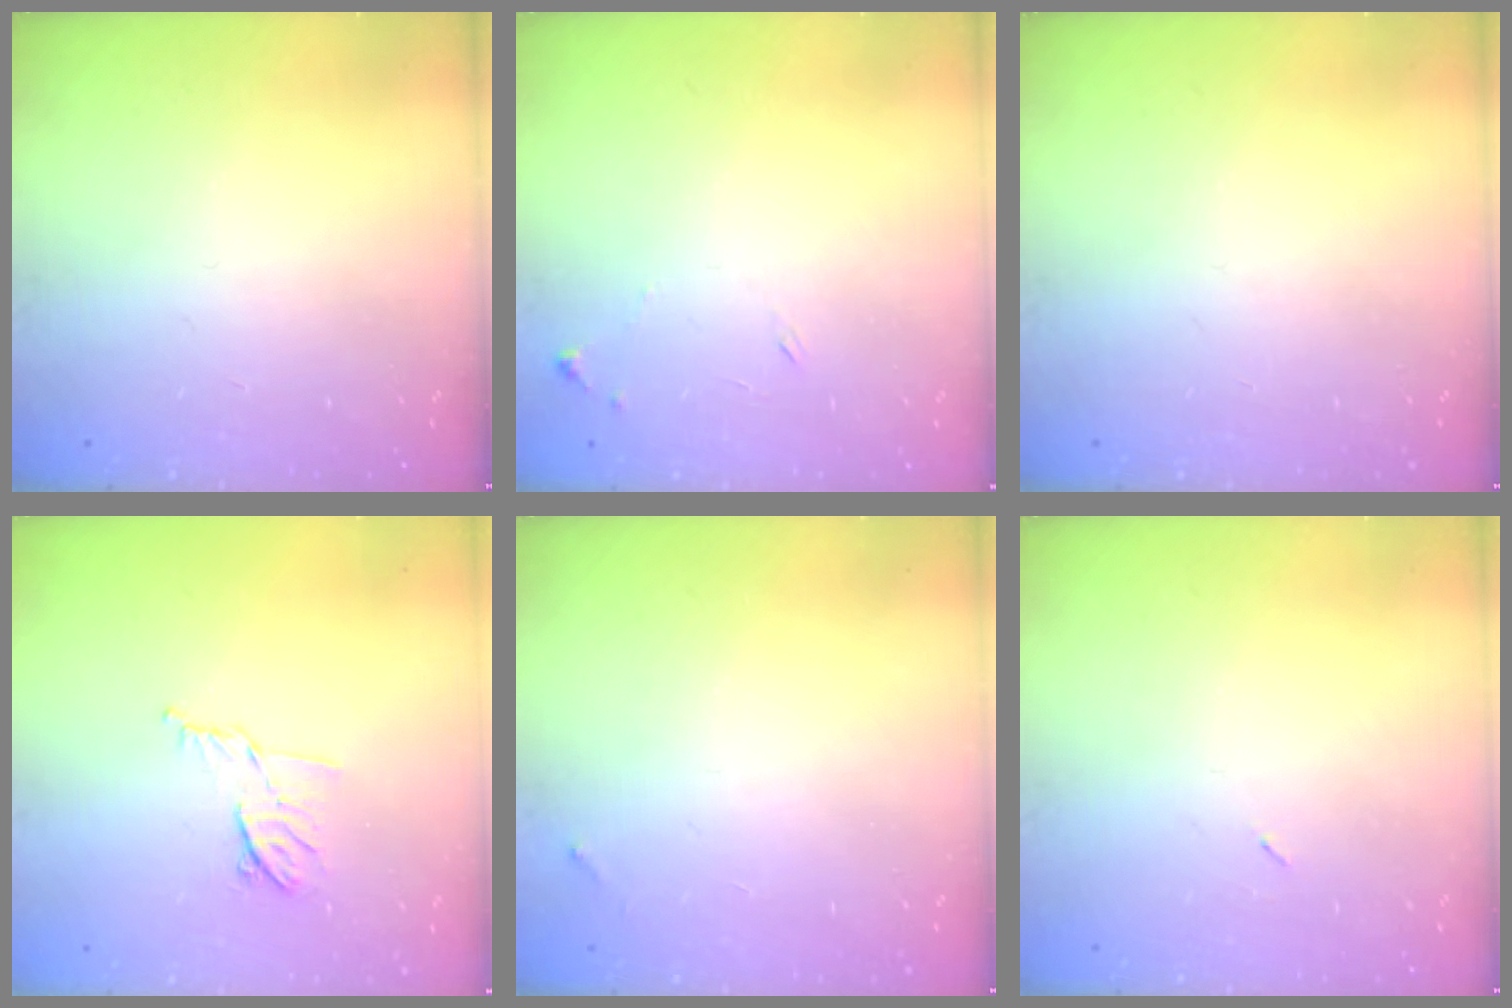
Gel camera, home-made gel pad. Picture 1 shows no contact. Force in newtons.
{"total": 5.5, "press": 5.4, "slide": 0.4}
{"total": 0.0}
{"total": 7.4, "press": 7.3, "slide": 1.2}
{"total": 3.7, "press": 3.7, "slide": 0.2}
{"total": 2.2, "press": 2.1, "slide": 0.9}